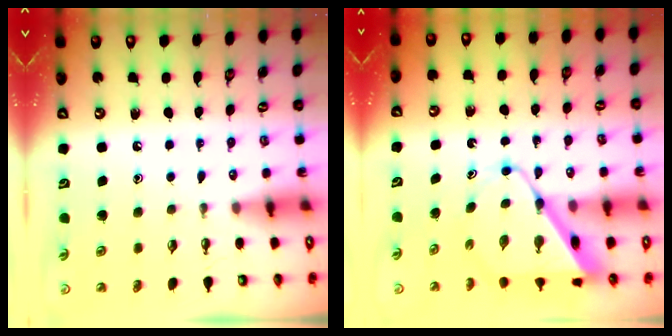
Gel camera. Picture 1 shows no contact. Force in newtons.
{"total": 9.7, "press": 9.7, "slide": 0.8}